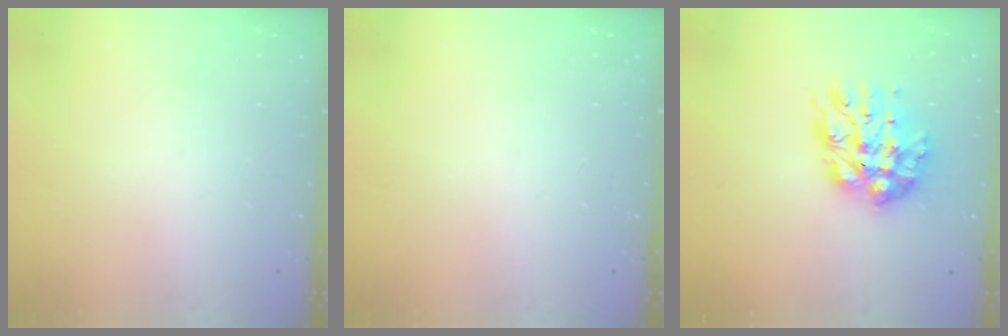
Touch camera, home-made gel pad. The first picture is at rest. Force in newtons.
{"total": 0.0}
{"total": 11.5, "press": 11.5, "slide": 1.2}